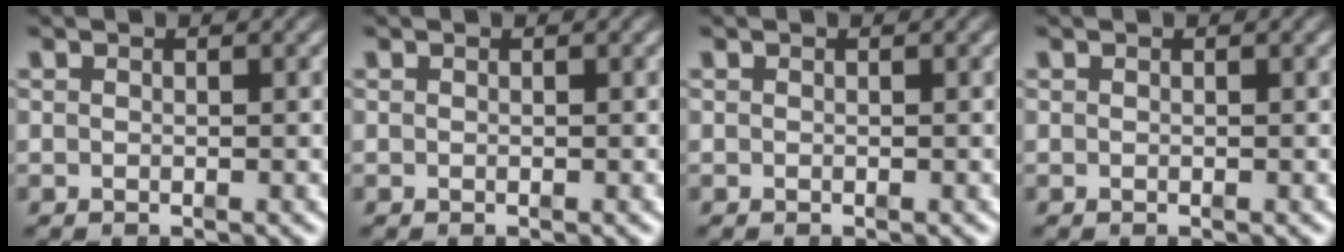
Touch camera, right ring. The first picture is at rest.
{"total": 0.0}
{"total": 0.0}
{"total": 0.0}